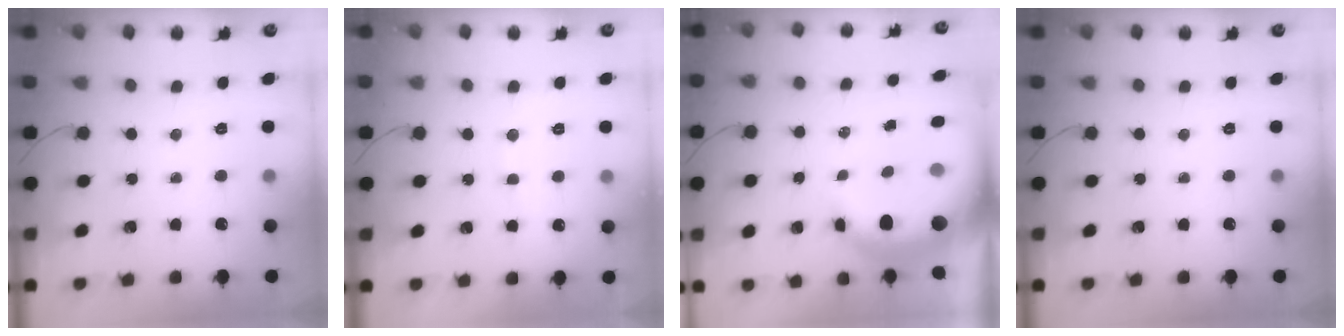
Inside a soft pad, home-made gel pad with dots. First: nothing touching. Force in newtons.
{"total": 3.5, "press": 3.4, "slide": 0.9}
{"total": 10.0, "press": 9.9, "slide": 1.8}
{"total": 0.0}